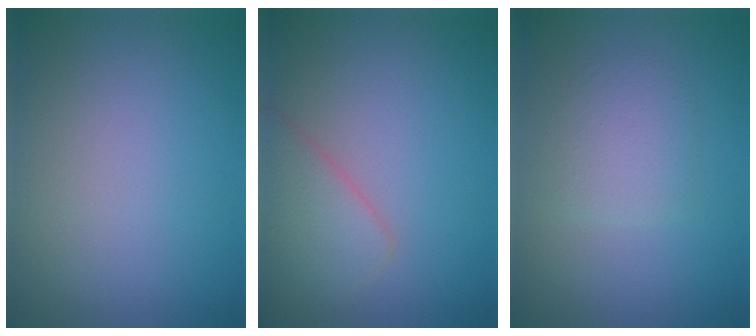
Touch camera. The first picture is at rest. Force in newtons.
{"total": 2.9, "press": 2.9, "slide": 0.1}
{"total": 2.3, "press": 2.3, "slide": 0.1}